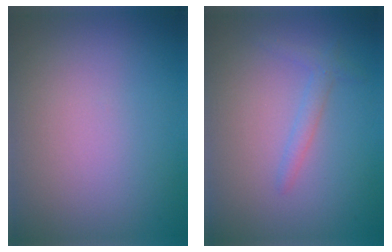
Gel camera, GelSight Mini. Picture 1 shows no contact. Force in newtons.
{"total": 1.4, "press": 1.4, "slide": 0.1}